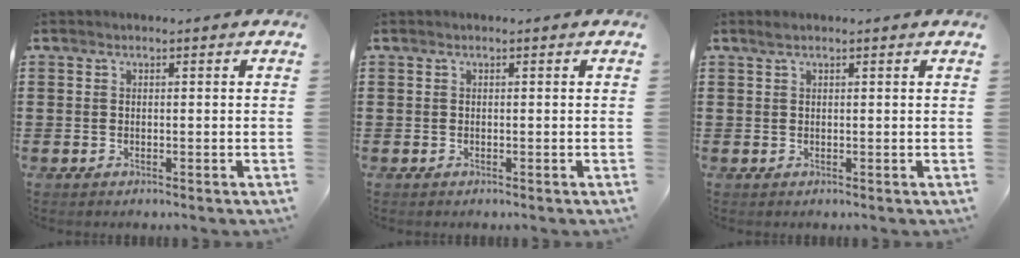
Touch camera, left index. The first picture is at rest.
{"total": 0.0}
{"total": 1.0, "force": [0.7, 0.0, 0.7], "torque": [-0.014, 0.001, 0.012]}